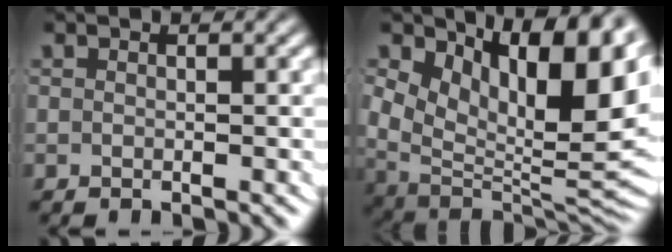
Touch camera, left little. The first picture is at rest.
{"total": 15.0, "force": [2.0, 9.6, 11.4], "torque": [-0.182, -0.030, 0.046]}